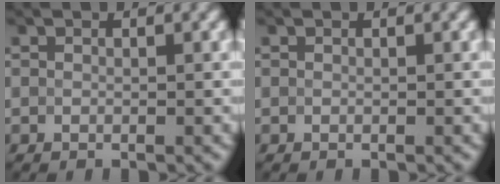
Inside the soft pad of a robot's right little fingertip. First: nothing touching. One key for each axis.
{"total": 0.0}